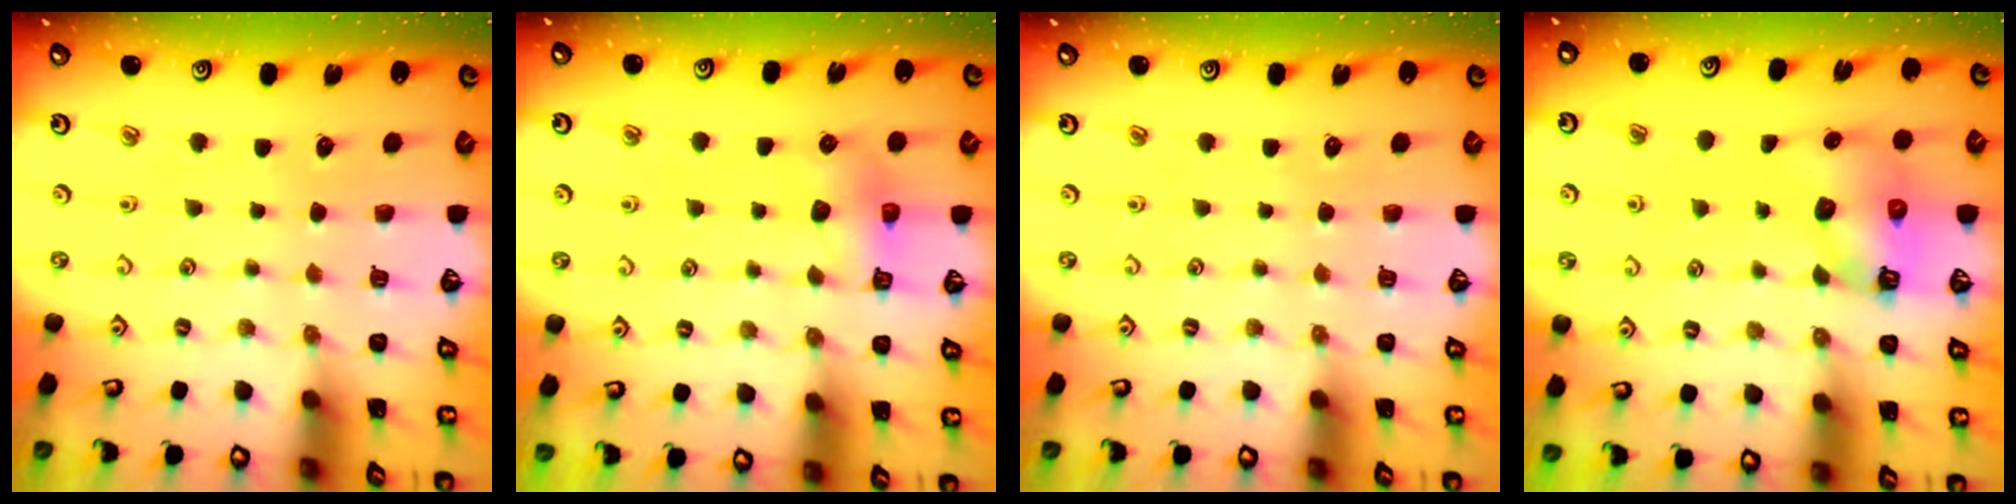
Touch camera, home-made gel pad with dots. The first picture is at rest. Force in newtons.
{"total": 6.8, "press": 6.8, "slide": 0.3}
{"total": 0.0}
{"total": 6.9, "press": 6.8, "slide": 1.0}